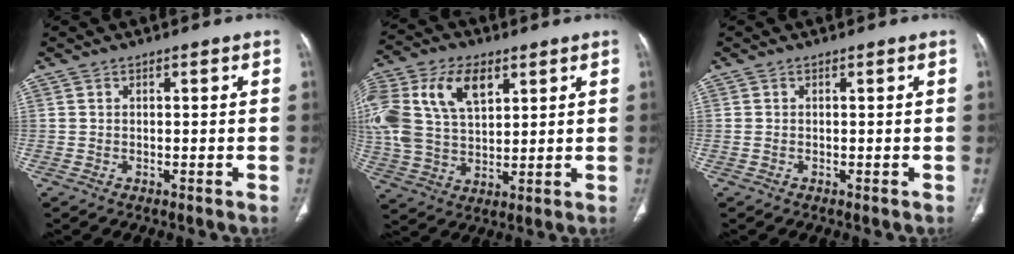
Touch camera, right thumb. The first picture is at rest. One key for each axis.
{"total": 21.6, "fx": 8.0, "fy": 13.5, "fz": 14.8, "tx": -0.342, "ty": 0.018, "tz": 0.153}
{"total": 0.6, "fx": -0.1, "fy": 0.3, "fz": 0.4, "tx": -0.013, "ty": 0.003, "tz": -0.001}